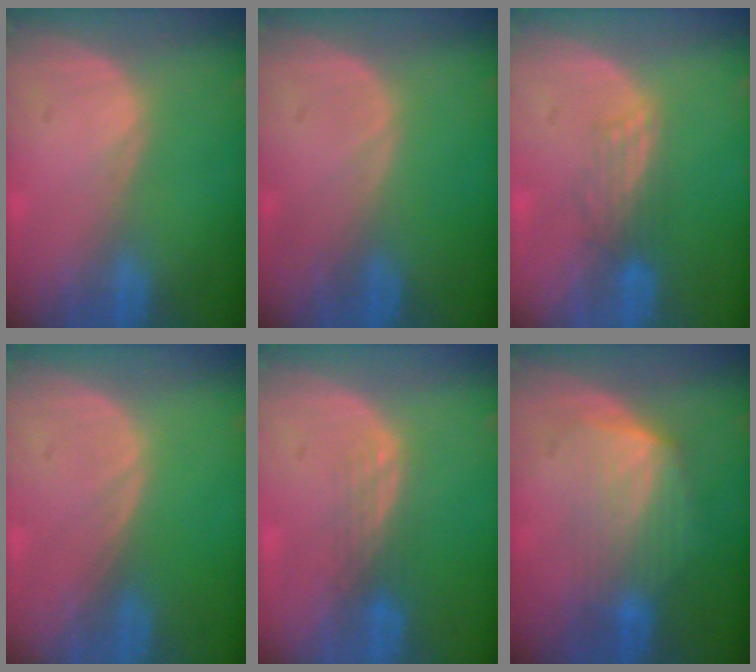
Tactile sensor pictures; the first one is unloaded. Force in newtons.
{"total": 0.0}
{"total": 2.7, "press": 2.7, "slide": 0.4}
{"total": 0.0}
{"total": 3.0, "press": 2.5, "slide": 1.7}
{"total": 6.4, "press": 6.4, "slide": 1.0}